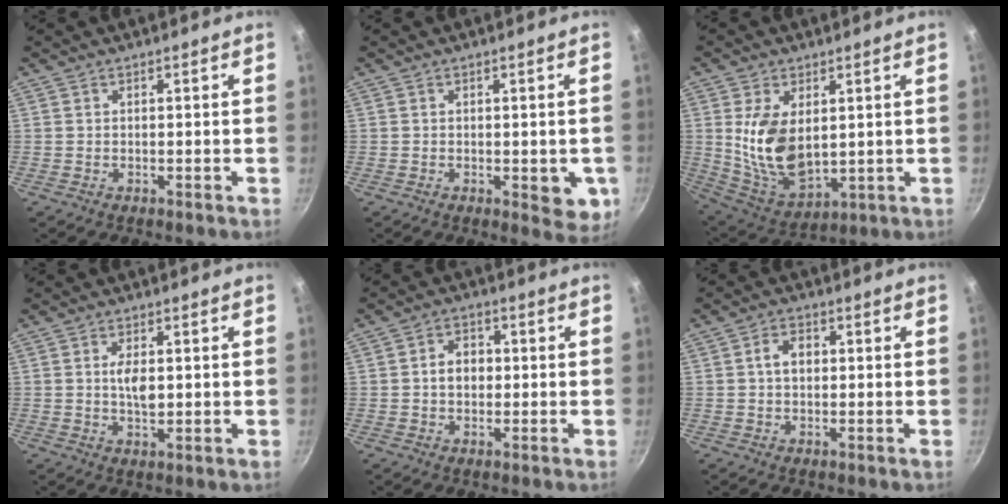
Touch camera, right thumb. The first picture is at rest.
{"total": 5.6, "force": [-1.0, 2.8, 4.8], "torque": [-0.039, -0.005, -0.011]}
{"total": 13.5, "force": [2.2, 8.0, 10.7], "torque": [-0.190, -0.028, 0.060]}
{"total": 4.5, "force": [0.5, 2.1, 3.9], "torque": [-0.066, -0.002, 0.009]}
{"total": 5.1, "force": [0.0, 4.0, 3.1], "torque": [-0.026, 0.012, -0.003]}
{"total": 4.2, "force": [0.4, 3.0, 2.9], "torque": [-0.035, 0.010, 0.003]}